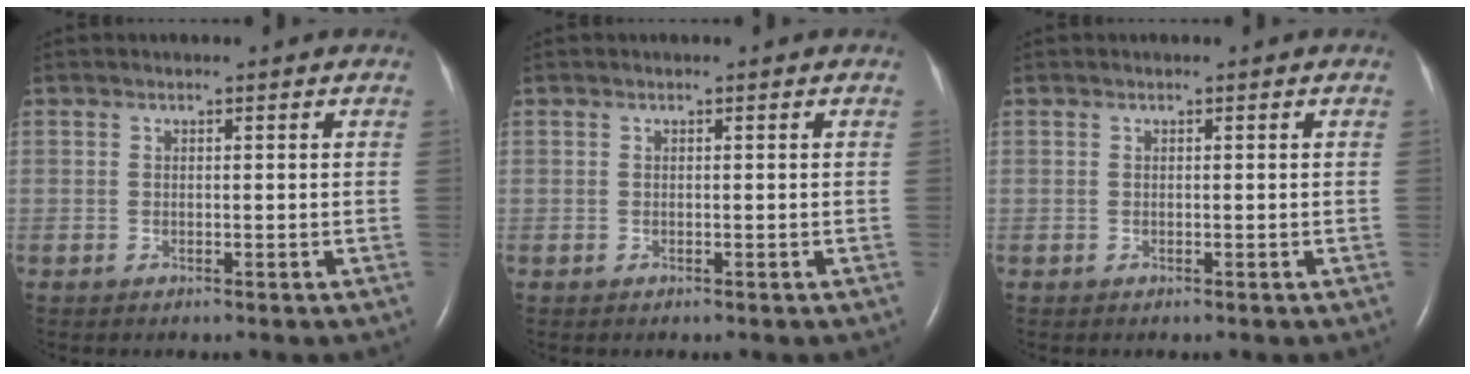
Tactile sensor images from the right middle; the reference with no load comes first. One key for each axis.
{"total": 0.0}
{"total": 0.0}